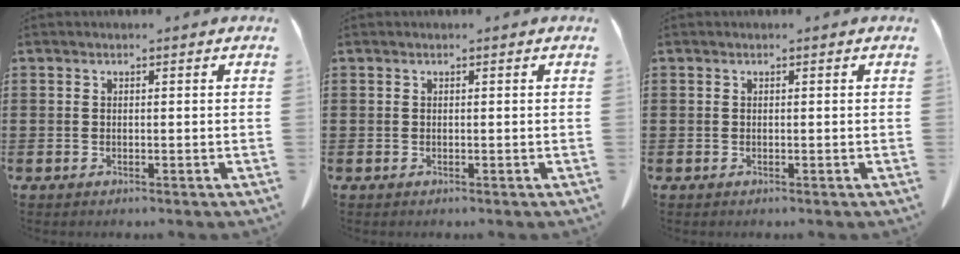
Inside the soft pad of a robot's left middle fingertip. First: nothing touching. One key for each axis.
{"total": 0.0}
{"total": 0.0}